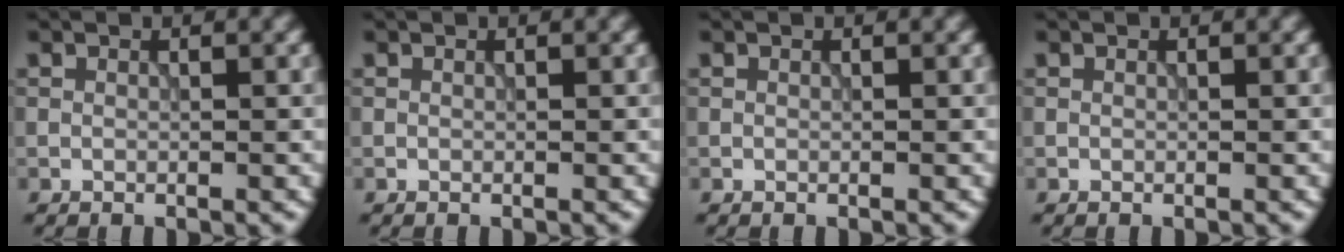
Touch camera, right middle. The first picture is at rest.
{"total": 0.0}
{"total": 0.0}
{"total": 0.0}